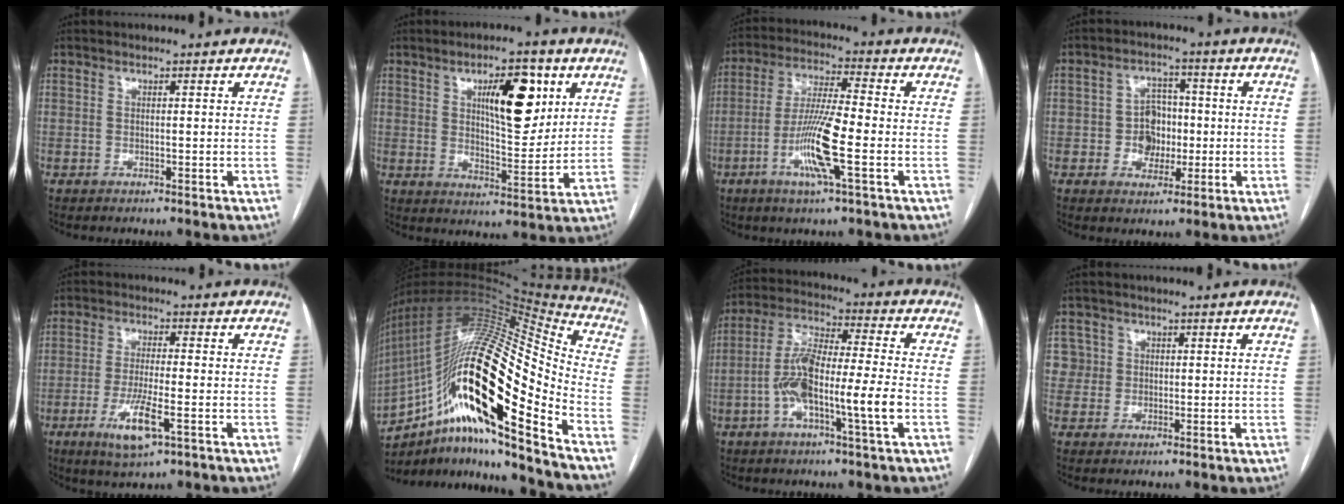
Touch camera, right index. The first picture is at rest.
{"total": 11.3, "force": [4.5, 3.8, 9.7], "torque": [-0.149, 0.004, 0.074]}
{"total": 10.8, "force": [-3.5, 0.4, 10.2], "torque": [-0.206, -0.007, -0.068]}
{"total": 5.7, "force": [-0.8, 4.9, 2.9], "torque": [-0.048, 0.020, -0.006]}
{"total": 7.6, "force": [-3.1, 1.2, 6.8], "torque": [-0.135, -0.016, -0.052]}
{"total": 29.3, "force": [-13.9, 5.2, 25.3], "torque": [-0.427, 0.007, -0.238]}
{"total": 12.3, "force": [-3.4, 1.1, 11.7], "torque": [-0.233, 0.012, -0.065]}
{"total": 3.8, "force": [0.7, 3.7, -0.1], "torque": [0.018, 0.016, 0.017]}